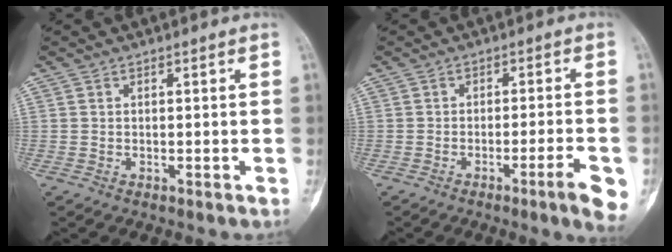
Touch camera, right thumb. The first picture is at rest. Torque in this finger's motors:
{"motor_torque": [0.07, 0.24, -0.09, 0.09, -0.03]}